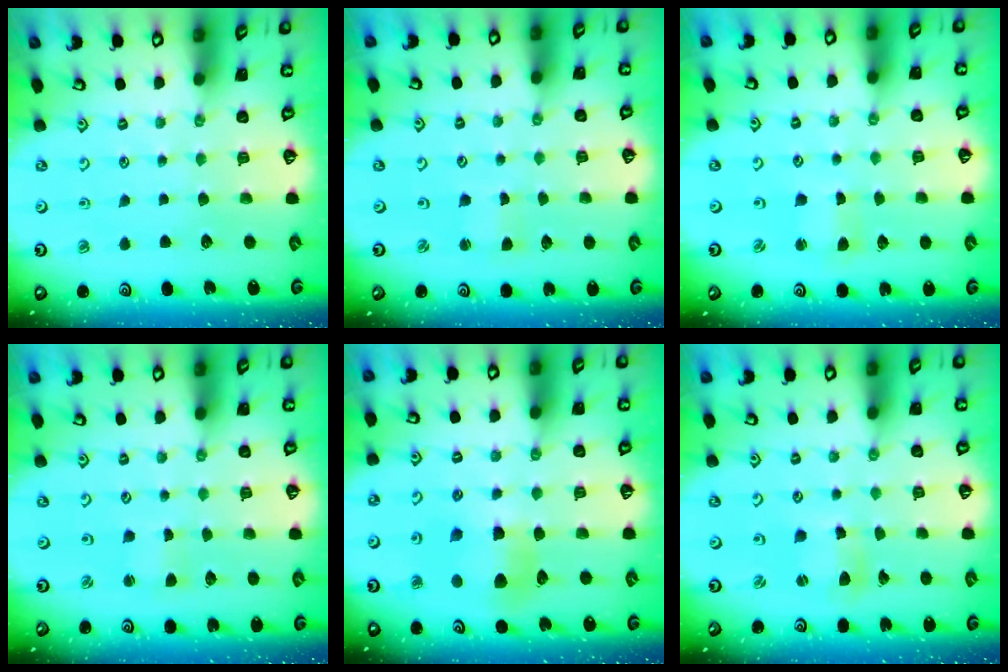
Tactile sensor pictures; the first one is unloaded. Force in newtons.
{"total": 1.6, "press": 1.6, "slide": 0.3}
{"total": 1.6, "press": 1.6, "slide": 0.4}
{"total": 1.6, "press": 1.6, "slide": 0.3}
{"total": 8.2, "press": 8.1, "slide": 1.1}
{"total": 4.7, "press": 4.7, "slide": 0.5}